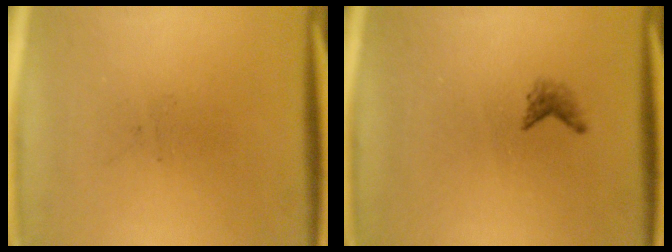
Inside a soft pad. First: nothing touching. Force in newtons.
{"total": 1.1}